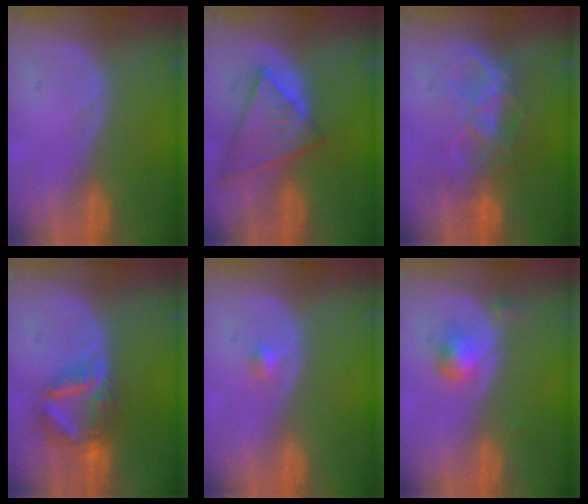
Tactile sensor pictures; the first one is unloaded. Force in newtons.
{"total": 8.9, "press": 7.6, "slide": 4.5}
{"total": 6.3, "press": 6.3, "slide": 0.7}
{"total": 7.0, "press": 6.6, "slide": 2.3}
{"total": 1.1, "press": 0.9, "slide": 0.5}
{"total": 2.8, "press": 2.7, "slide": 0.2}